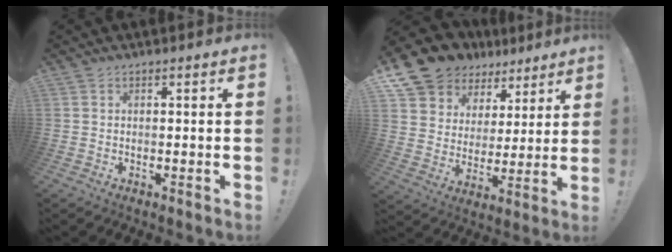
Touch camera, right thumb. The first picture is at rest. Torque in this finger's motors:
{"motor_torque": [0.09, 0.84, 0.26, 0.16, 0.11]}